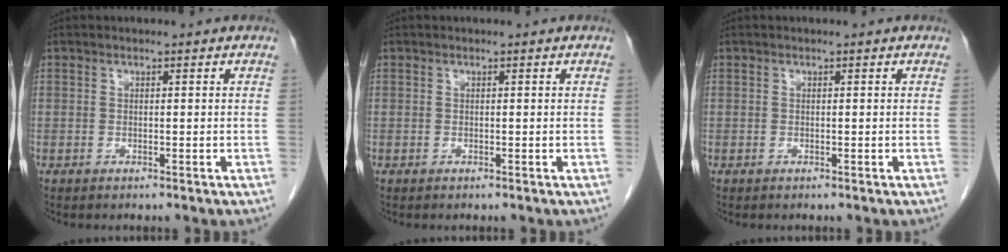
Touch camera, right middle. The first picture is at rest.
{"total": 0.0}
{"total": 0.0}